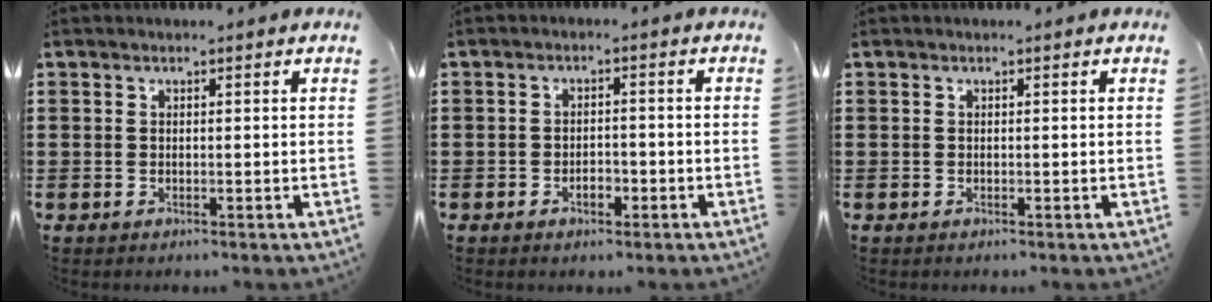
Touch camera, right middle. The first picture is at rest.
{"total": 2.7, "force": [-1.4, 1.4, 1.9], "torque": [-0.029, 0.001, -0.029]}
{"total": 0.0}